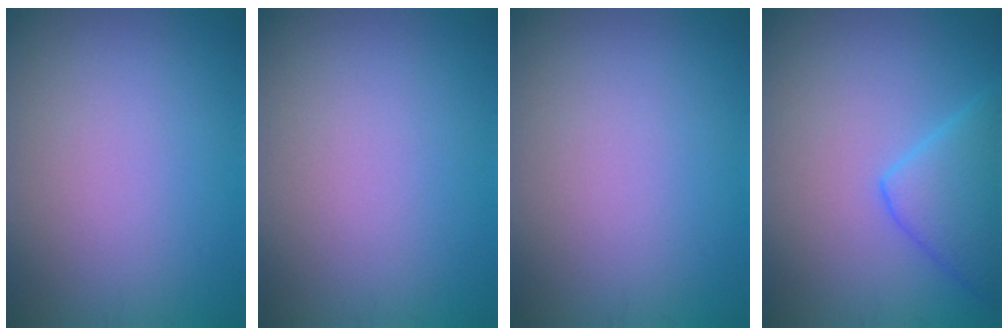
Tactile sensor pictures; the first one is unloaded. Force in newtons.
{"total": 0.0}
{"total": 0.0}
{"total": 5.0, "press": 5.0, "slide": 0.4}